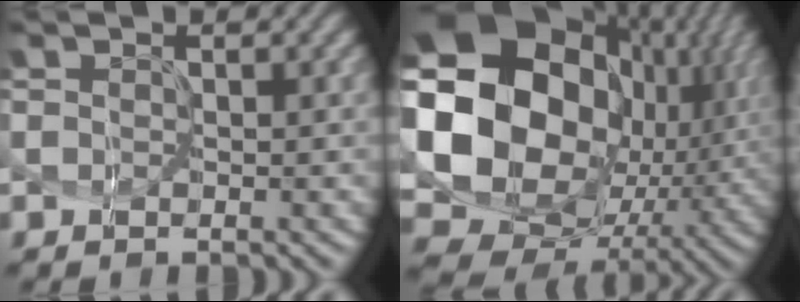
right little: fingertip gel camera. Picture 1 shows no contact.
{"total": 19.9, "force": [3.0, 15.5, 12.2], "torque": [-0.268, -0.016, 0.097]}